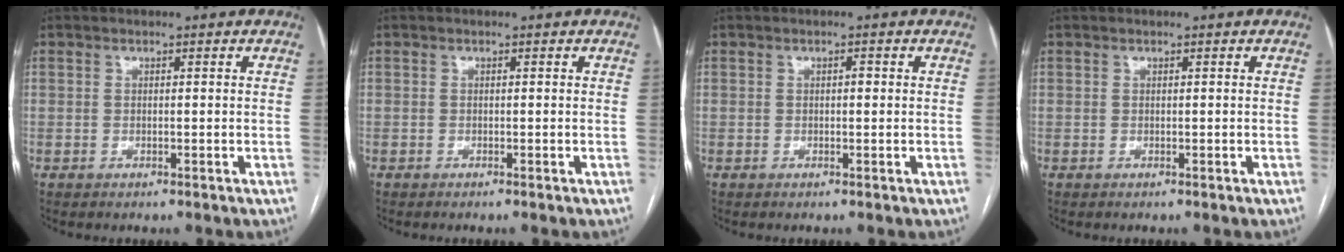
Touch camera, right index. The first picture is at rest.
{"total": 0.0}
{"total": 0.7, "force": [0.0, 0.3, 0.7], "torque": [-0.009, 0.002, -0.001]}
{"total": 0.0}